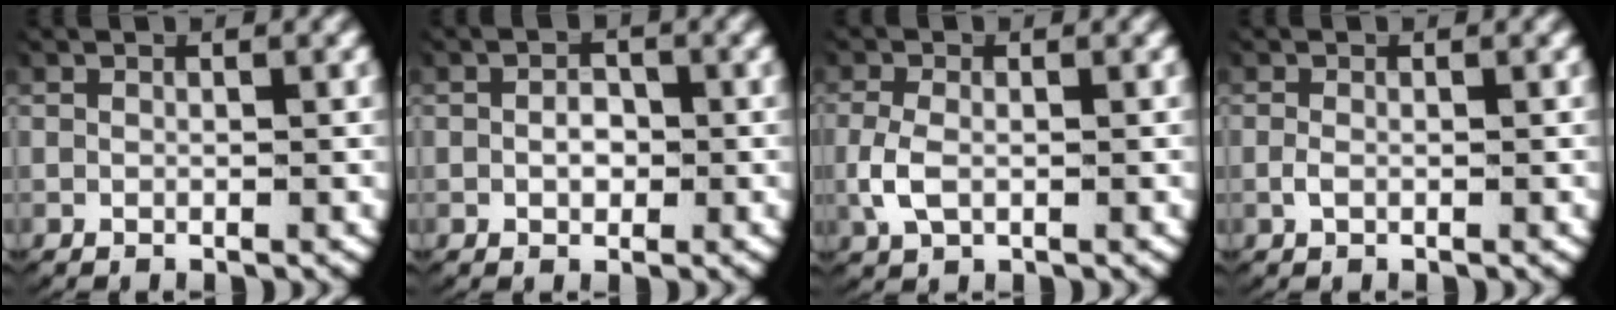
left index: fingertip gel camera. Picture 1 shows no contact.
{"total": 1.8, "force": [-0.3, 1.4, 1.1], "torque": [-0.021, -0.006, -0.003]}
{"total": 2.7, "force": [-0.4, 1.7, 2.0], "torque": [-0.064, -0.009, 0.000]}
{"total": 0.6, "force": [-0.3, 0.2, 0.5], "torque": [-0.022, -0.007, -0.002]}